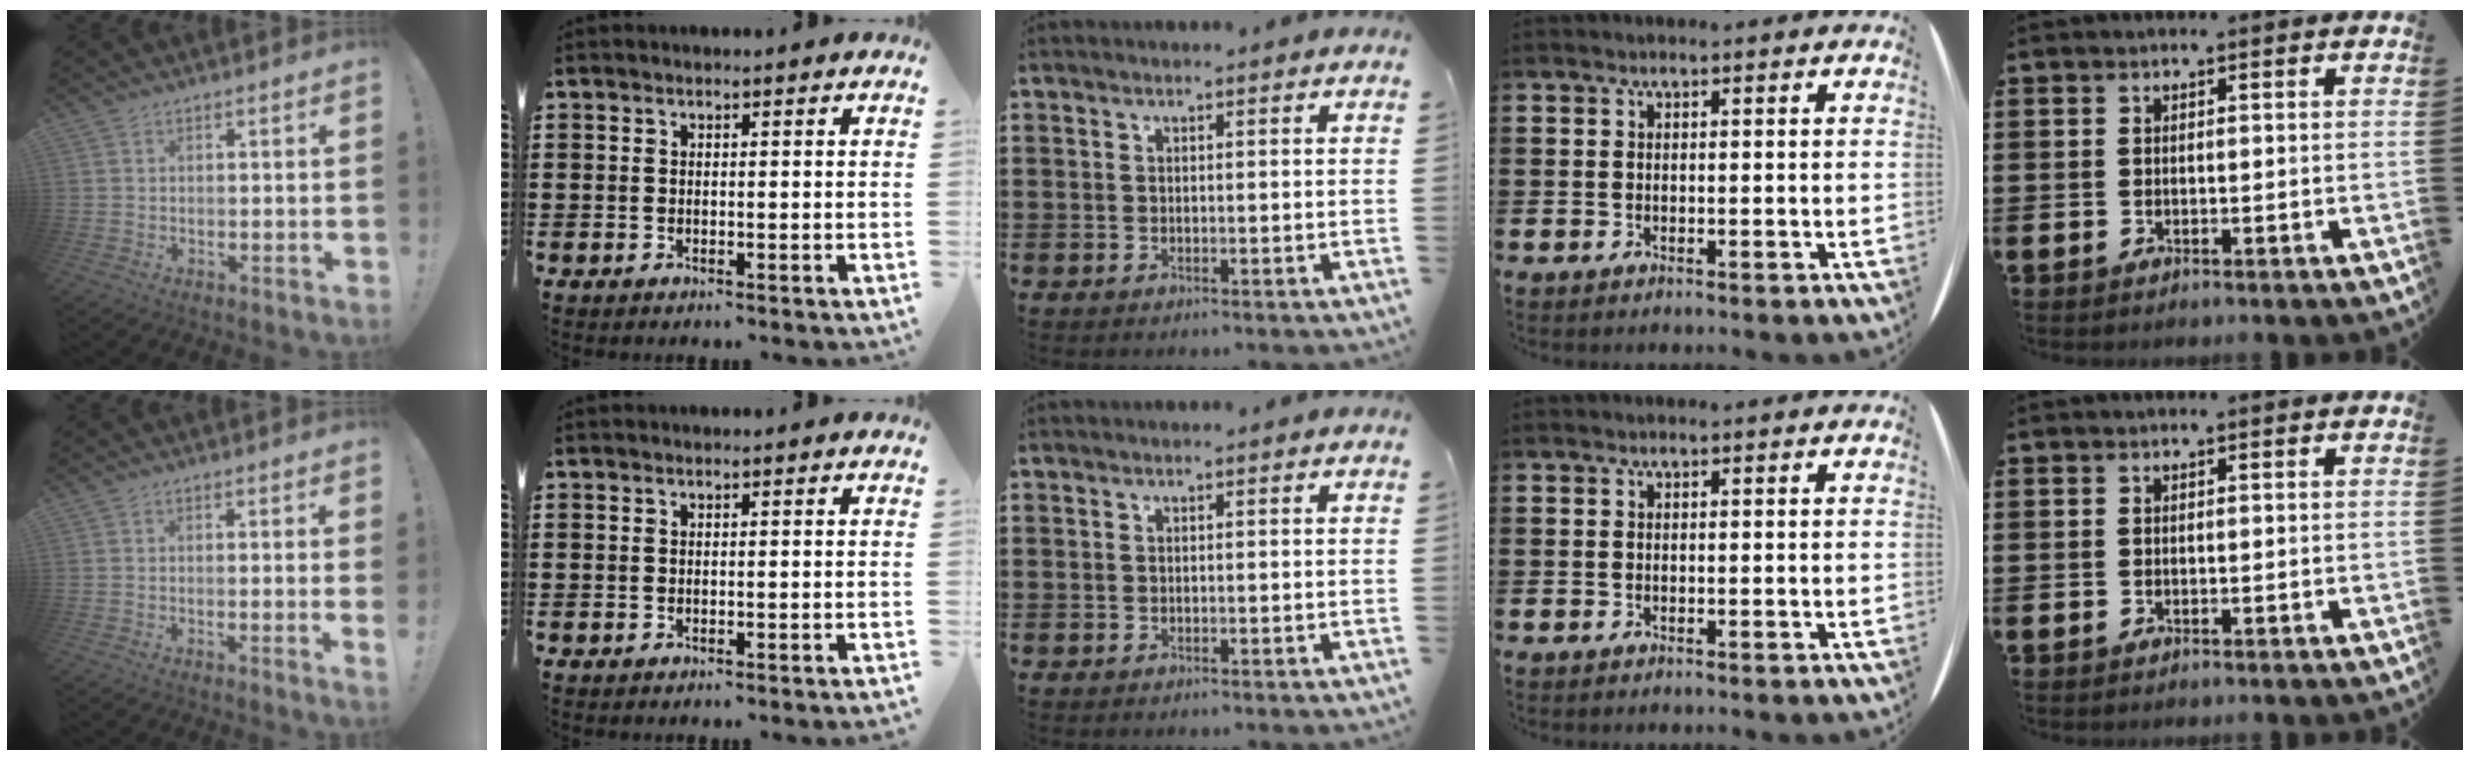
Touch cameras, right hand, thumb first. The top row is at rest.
{"thumb": {"total": 1.4, "force": [0.2, -0.4, 1.3], "torque": [-0.014, -0.005, -0.001]}, "index": {"total": 0.7, "force": [-0.7, 0.0, 0.2], "torque": [-0.005, -0.002, -0.014]}}